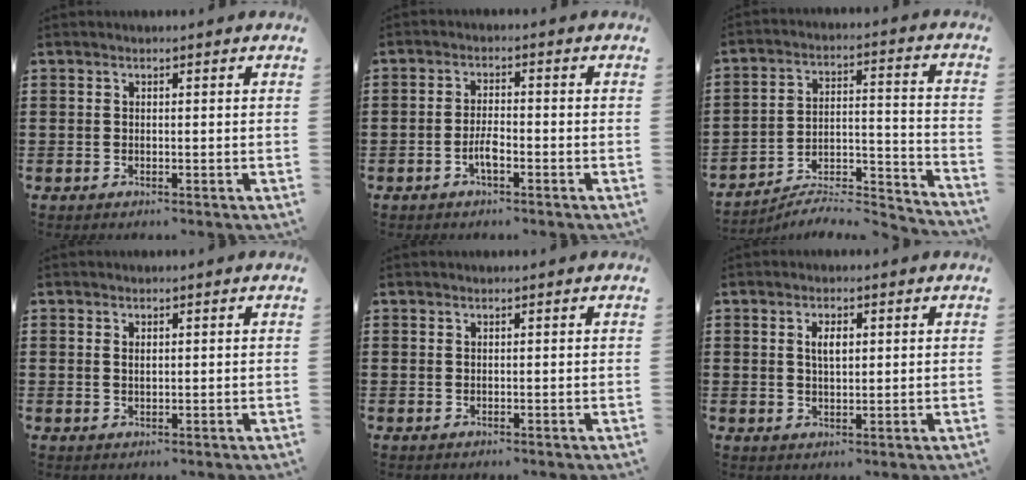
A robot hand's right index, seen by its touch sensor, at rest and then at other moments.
{"total": 3.2, "force": [-1.5, 0.8, 2.8], "torque": [-0.065, -0.003, -0.031]}
{"total": 5.5, "force": [-5.2, 1.1, 1.6], "torque": [-0.024, -0.003, -0.105]}
{"total": 0.9, "force": [0.3, 0.4, 0.7], "torque": [-0.015, 0.003, 0.006]}
{"total": 0.0}
{"total": 2.8, "force": [0.7, 1.1, 2.4], "torque": [-0.051, 0.006, 0.011]}